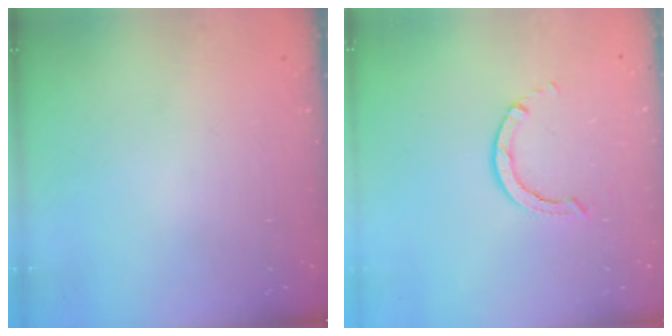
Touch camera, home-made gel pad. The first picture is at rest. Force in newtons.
{"total": 3.2, "press": 3.2, "slide": 0.4}